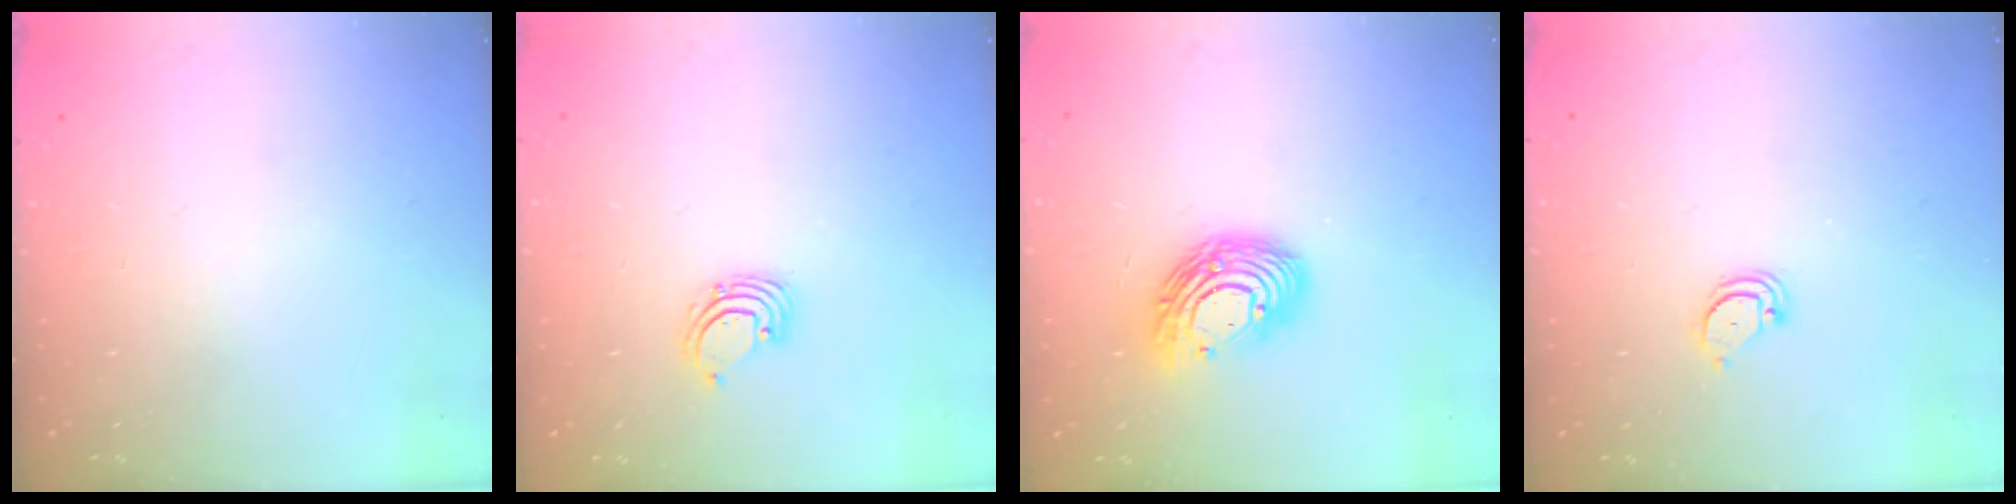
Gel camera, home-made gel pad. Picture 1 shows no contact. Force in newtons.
{"total": 2.3, "press": 2.3, "slide": 0.2}
{"total": 12.9, "press": 12.9, "slide": 0.4}
{"total": 2.1, "press": 2.1, "slide": 0.2}